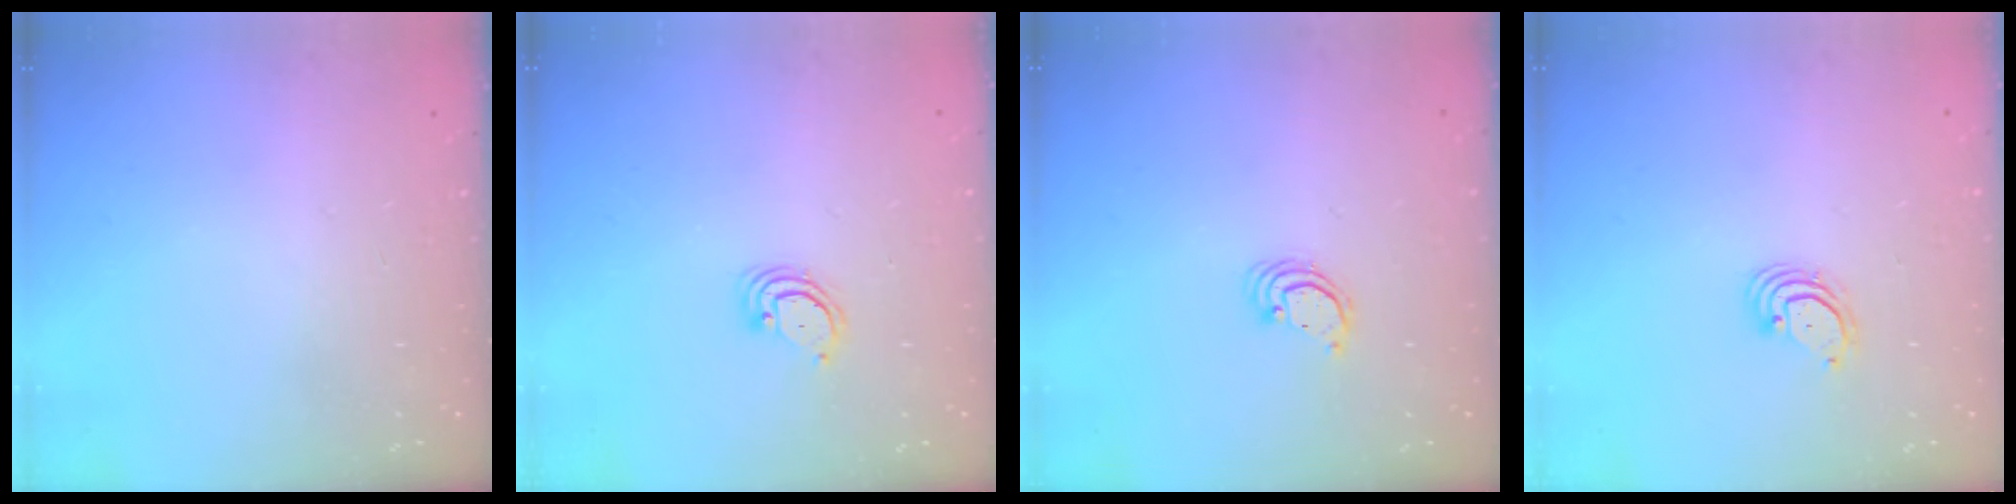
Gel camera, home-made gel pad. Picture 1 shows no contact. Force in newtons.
{"total": 2.9, "press": 2.9, "slide": 0.3}
{"total": 2.2, "press": 2.2, "slide": 0.2}
{"total": 3.0, "press": 3.0, "slide": 0.2}